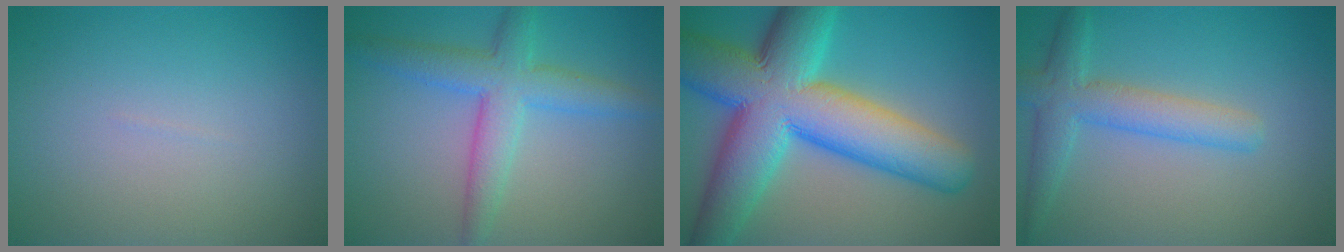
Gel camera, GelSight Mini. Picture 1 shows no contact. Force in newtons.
{"total": 4.9, "press": 4.9, "slide": 0.1}
{"total": 14.4, "press": 14.4, "slide": 0.3}
{"total": 4.1, "press": 4.1, "slide": 0.1}